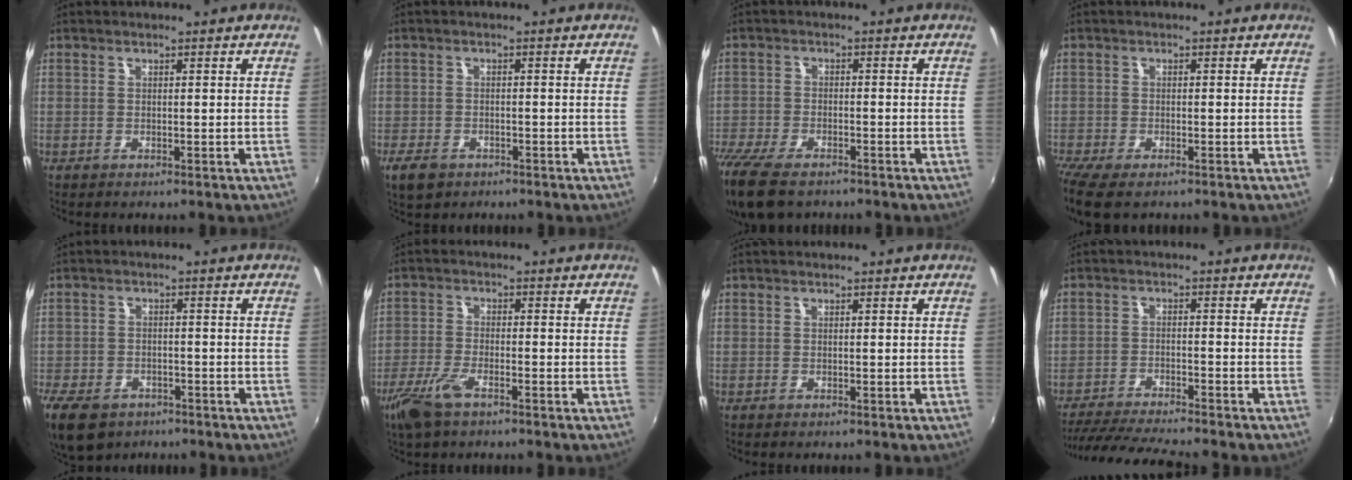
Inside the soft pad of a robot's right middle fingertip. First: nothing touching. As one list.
[{"total": 4.9, "force": [-3.1, 3.0, 2.4], "torque": [-0.062, -0.013, -0.054]}, {"total": 12.3, "force": [-9.4, 4.7, 6.3], "torque": [-0.165, -0.045, -0.175]}, {"total": 6.4, "force": [-4.8, 1.9, 3.8], "torque": [-0.093, -0.034, -0.089]}, {"total": 10.7, "force": [-6.9, 6.3, 5.0], "torque": [-0.135, -0.023, -0.120]}, {"total": 7.1, "force": [-4.6, 2.4, 4.8], "torque": [-0.120, -0.013, -0.091]}, {"total": 0.0}, {"total": 11.1, "force": [-10.2, 0.3, 4.6], "torque": [-0.109, -0.017, -0.172]}]